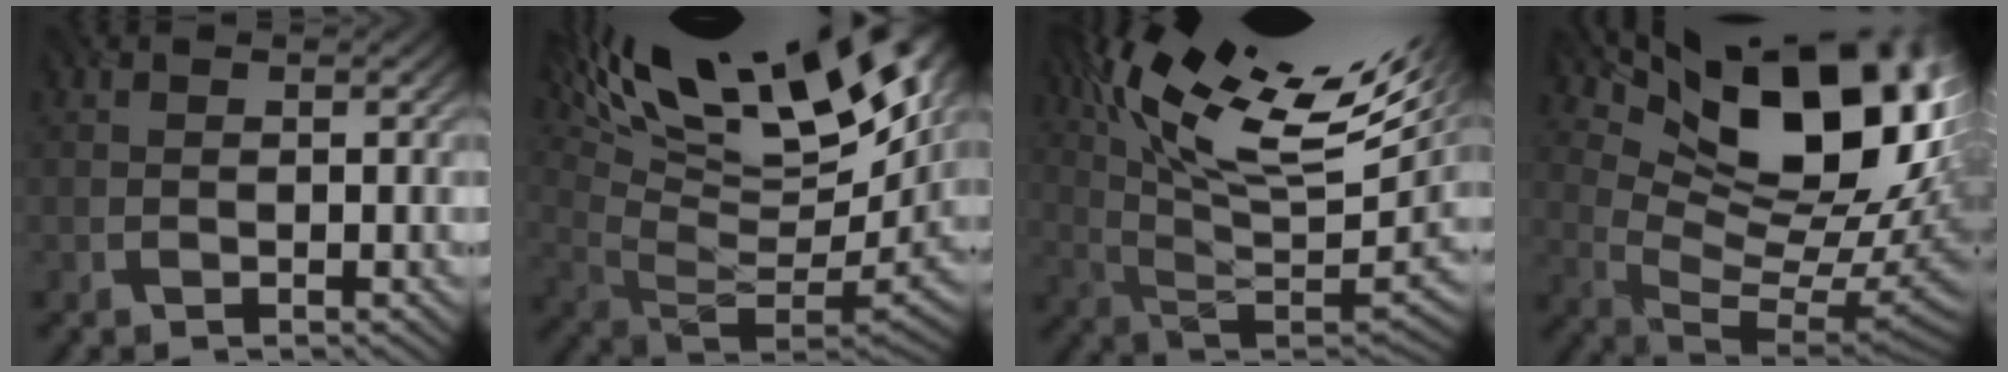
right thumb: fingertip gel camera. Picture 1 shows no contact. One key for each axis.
{"total": 20.2, "fx": 12.2, "fy": 6.6, "fz": 14.7, "tx": -0.242, "ty": 0.023, "tz": 0.192}
{"total": 21.1, "fx": 12.0, "fy": 6.3, "fz": 16.2, "tx": -0.301, "ty": 0.041, "tz": 0.191}
{"total": 19.5, "fx": 7.8, "fy": 10.3, "fz": 14.6, "tx": -0.213, "ty": 0.012, "tz": 0.146}